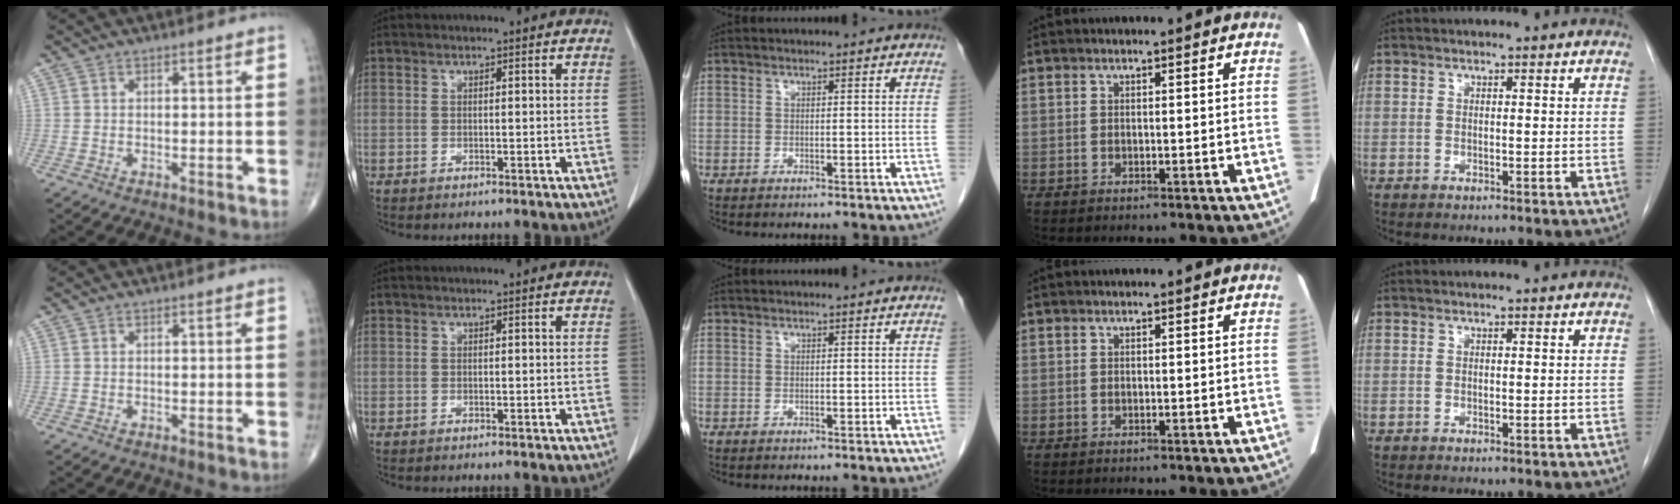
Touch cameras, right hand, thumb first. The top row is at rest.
{}